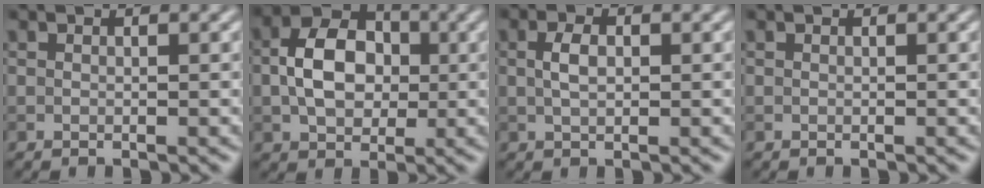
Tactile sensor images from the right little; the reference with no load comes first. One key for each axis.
{"total": 6.2, "fx": -0.1, "fy": 4.5, "fz": 4.4, "tx": -0.078, "ty": 0.011, "tz": -0.004}
{"total": 2.0, "fx": 0.2, "fy": 1.1, "fz": 1.6, "tx": -0.037, "ty": 0.003, "tz": 0.003}
{"total": 0.0}